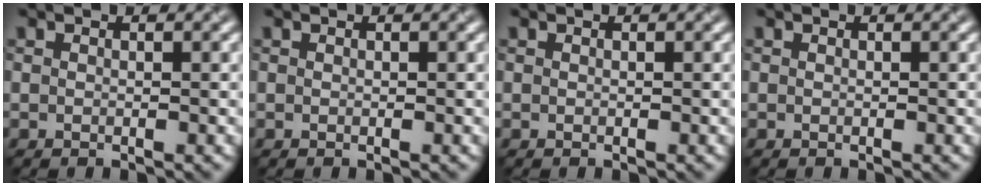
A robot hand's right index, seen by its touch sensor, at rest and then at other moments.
{"total": 0.0}
{"total": 0.0}
{"total": 0.0}